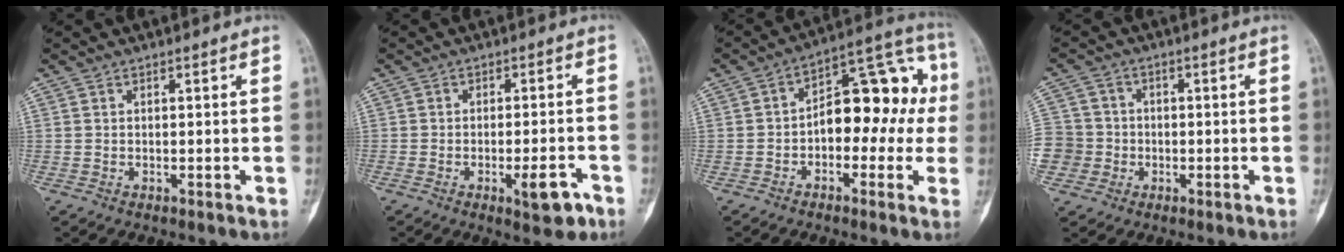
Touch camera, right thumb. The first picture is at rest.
{"total": 6.0, "force": [-3.0, 2.1, 4.8], "torque": [-0.055, 0.011, -0.037]}
{"total": 15.6, "force": [-0.6, 9.1, 12.7], "torque": [-0.128, 0.056, -0.019]}
{"total": 9.4, "force": [-2.2, 8.9, 2.0], "torque": [-0.045, 0.024, -0.039]}